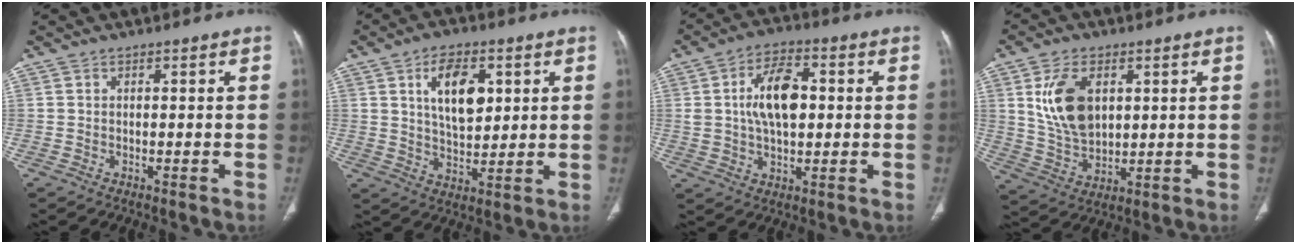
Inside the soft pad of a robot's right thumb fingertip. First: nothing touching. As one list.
[{"total": 10.8, "force": [3.5, 6.0, 8.2], "torque": [-0.112, -0.013, 0.063]}, {"total": 11.5, "force": [1.6, 6.4, 9.4], "torque": [-0.151, 0.007, 0.027]}, {"total": 12.0, "force": [3.4, 7.5, 8.8], "torque": [-0.150, -0.016, 0.076]}]